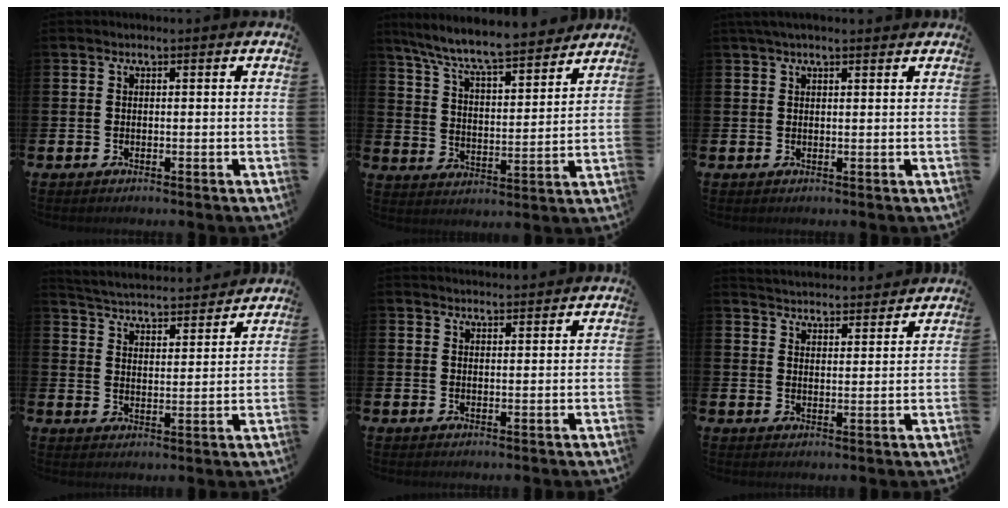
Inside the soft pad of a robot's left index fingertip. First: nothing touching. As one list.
[{"total": 8.6, "force": [8.1, 0.9, 2.9], "torque": [-0.084, -0.062, 0.137]}, {"total": 2.0, "force": [1.6, 0.4, 1.2], "torque": [-0.021, 0.004, 0.027]}, {"total": 4.6, "force": [4.5, 0.6, 0.1], "torque": [-0.014, -0.046, 0.073]}, {"total": 2.2, "force": [2.1, 0.3, 0.1], "torque": [-0.002, -0.010, 0.039]}, {"total": 4.4, "force": [4.4, 0.4, -0.3], "torque": [0.001, -0.033, 0.077]}]